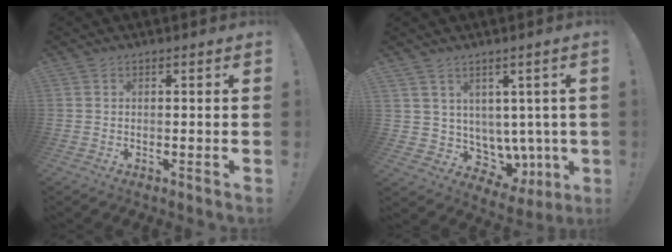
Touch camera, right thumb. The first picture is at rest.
{"total": 8.0, "force": [3.4, 6.7, 2.8], "torque": [-0.039, -0.041, 0.086]}